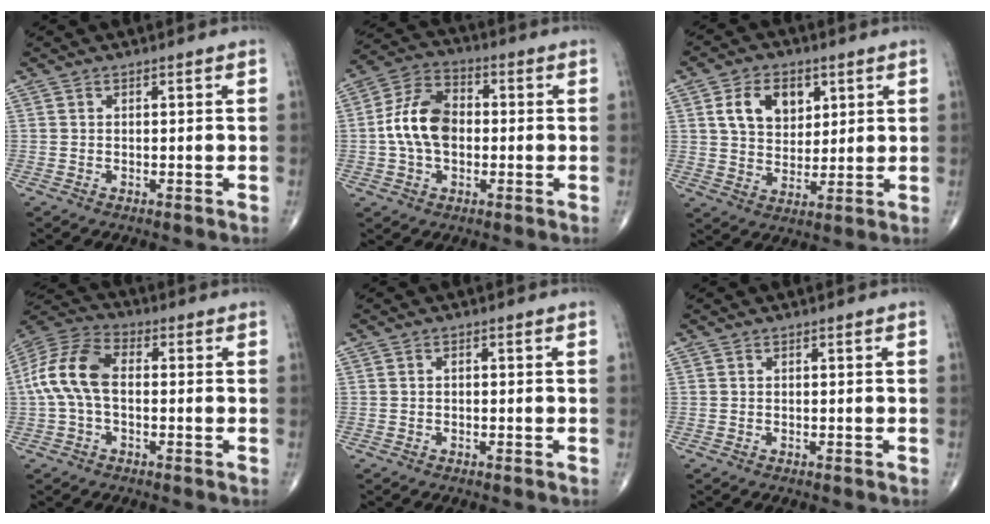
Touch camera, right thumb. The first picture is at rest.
{"total": 11.3, "force": [-0.4, 7.5, 8.4], "torque": [-0.149, 0.027, -0.017]}
{"total": 10.0, "force": [3.7, 6.9, 6.1], "torque": [-0.074, -0.014, 0.069]}
{"total": 11.9, "force": [-0.2, 7.0, 9.6], "torque": [-0.205, 0.033, -0.011]}
{"total": 0.6, "force": [-0.1, 0.4, 0.4], "torque": [-0.008, 0.002, -0.004]}
{"total": 0.0}